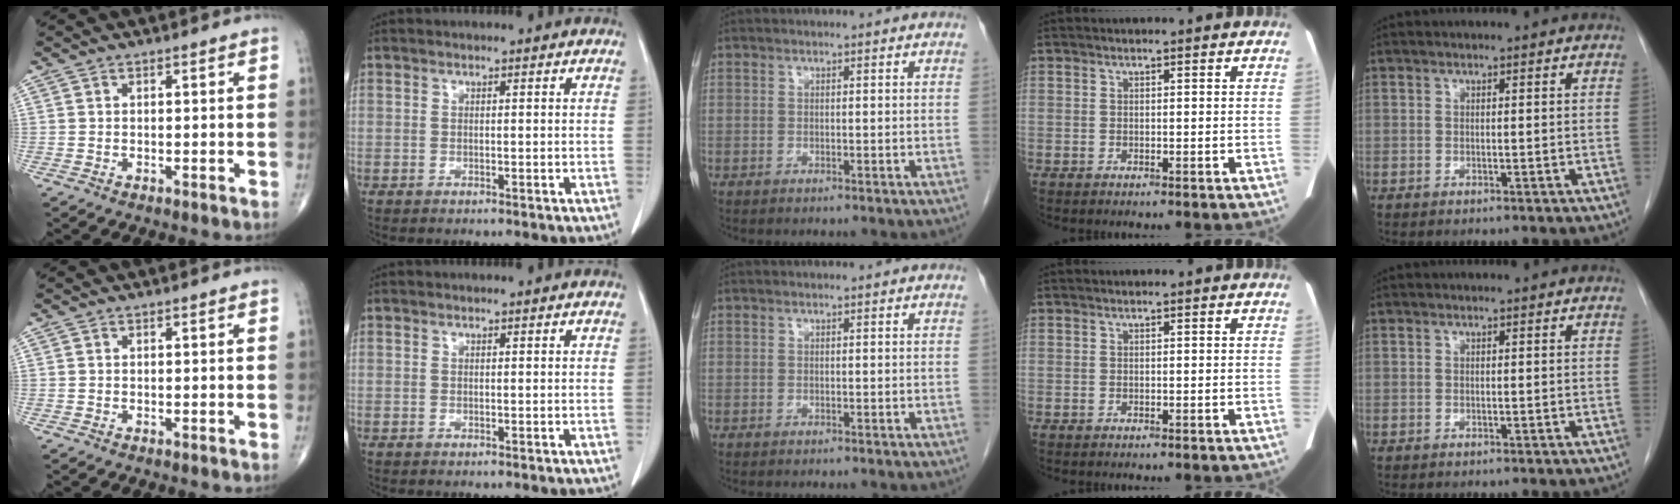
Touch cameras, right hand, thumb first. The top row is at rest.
{}